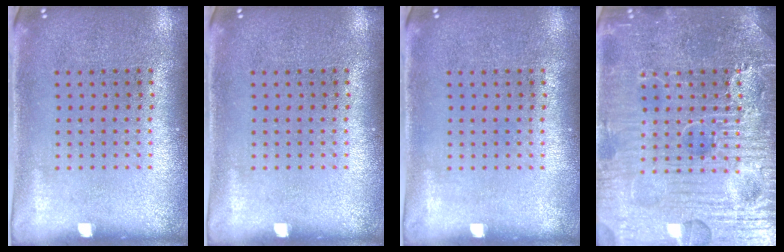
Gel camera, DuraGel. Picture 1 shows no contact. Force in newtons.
{"total": 0.0}
{"total": 0.0}
{"total": 7.6, "press": 7.6, "slide": 0.8}